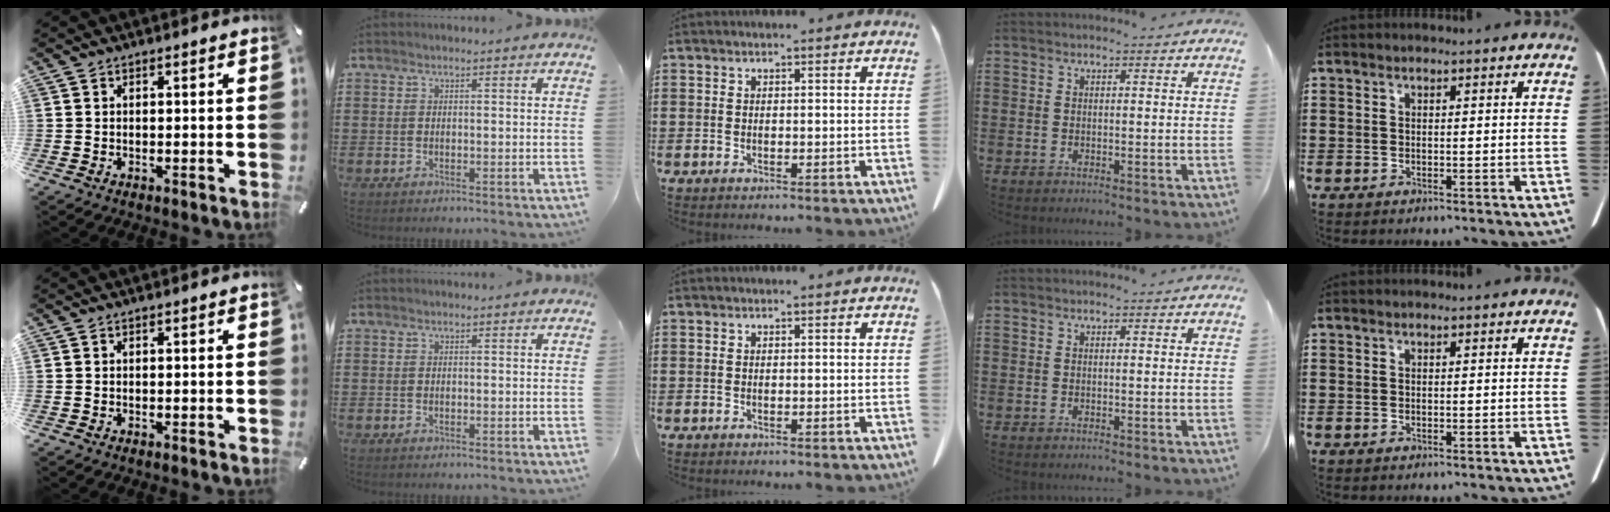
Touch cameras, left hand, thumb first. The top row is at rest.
{}